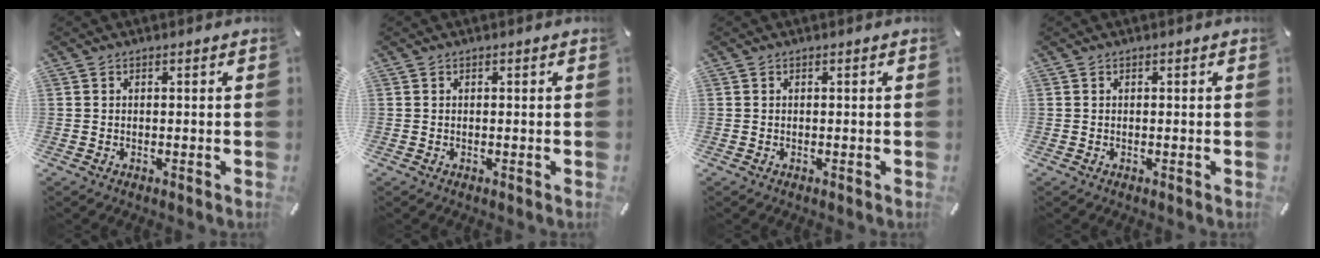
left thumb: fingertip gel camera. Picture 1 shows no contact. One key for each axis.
{"total": 0.0}
{"total": 0.0}
{"total": 0.0}